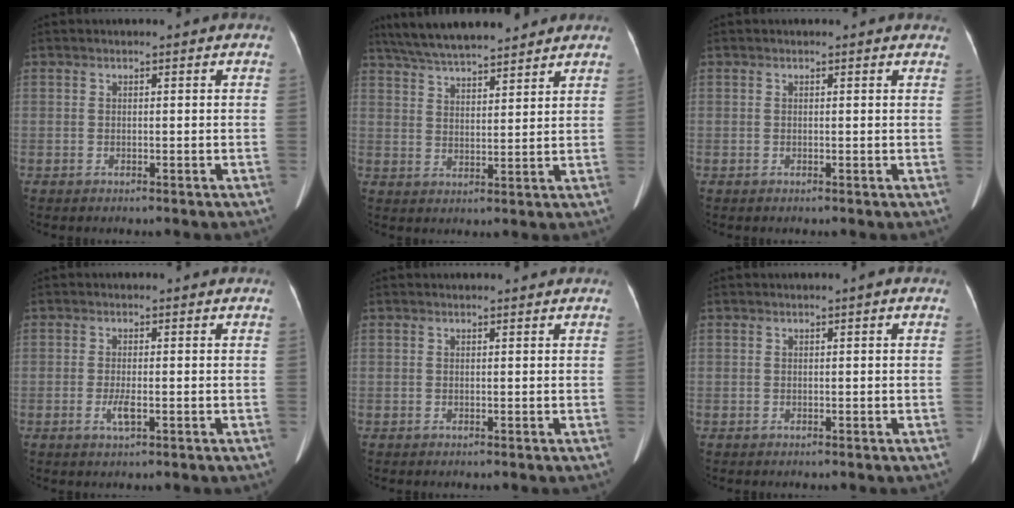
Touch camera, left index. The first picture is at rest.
{"total": 13.7, "force": [12.1, 2.2, 6.0], "torque": [-0.108, 0.033, 0.197]}
{"total": 2.5, "force": [2.3, 0.6, 0.6], "torque": [-0.007, 0.000, 0.007]}
{"total": 2.3, "force": [-0.8, 0.5, 2.1], "torque": [-0.046, -0.004, -0.012]}
{"total": 0.9, "force": [0.9, 0.0, 0.2], "torque": [-0.007, 0.007, 0.013]}
{"total": 0.0}